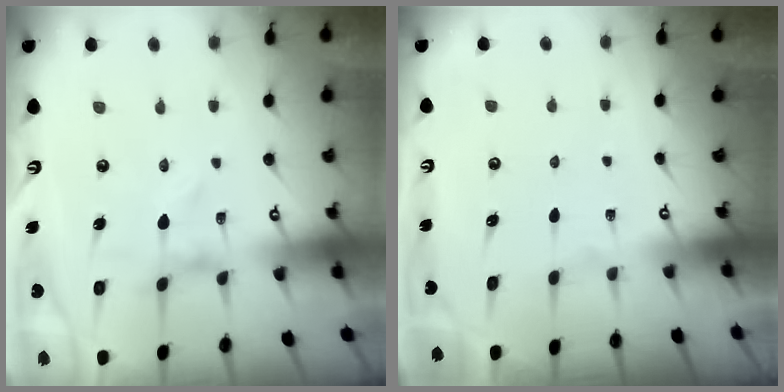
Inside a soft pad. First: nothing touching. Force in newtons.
{"total": 0.0}